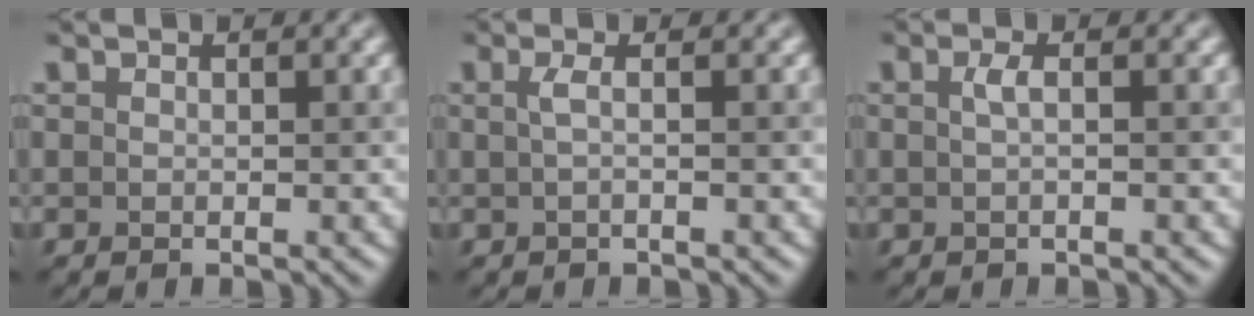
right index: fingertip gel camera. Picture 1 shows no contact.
{"total": 1.4, "force": [-0.1, 0.4, 1.3], "torque": [-0.020, -0.002, -0.004]}
{"total": 1.3, "force": [0.1, 0.3, 1.2], "torque": [-0.026, 0.005, 0.001]}